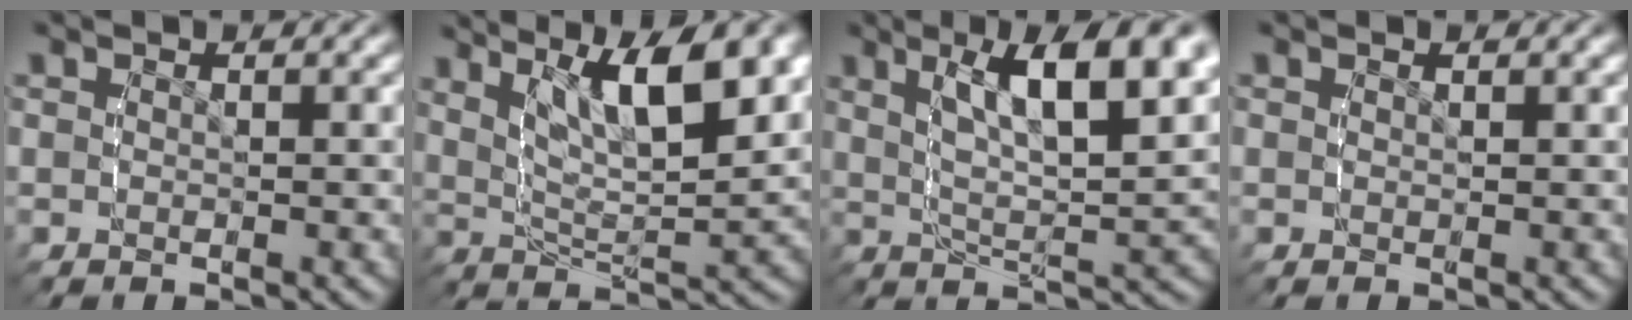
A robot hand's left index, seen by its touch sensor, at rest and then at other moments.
{"total": 9.2, "force": [3.6, 4.5, 7.1], "torque": [-0.125, -0.002, 0.049]}
{"total": 7.8, "force": [2.5, 2.3, 7.0], "torque": [-0.116, -0.003, 0.038]}
{"total": 0.0}